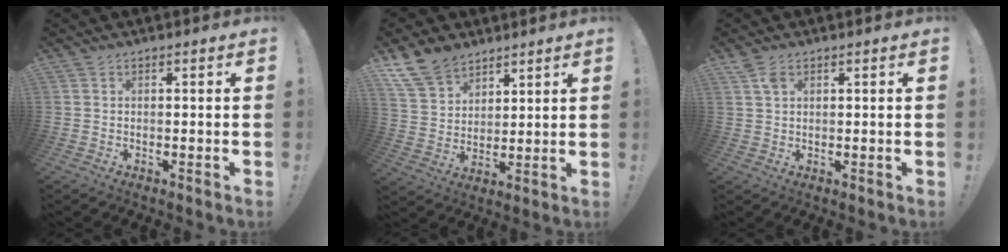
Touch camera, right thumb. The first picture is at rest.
{"total": 12.3, "force": [9.2, 7.2, 3.7], "torque": [-0.075, -0.057, 0.182]}
{"total": 3.4, "force": [1.9, 1.9, 2.2], "torque": [-0.038, -0.002, 0.034]}